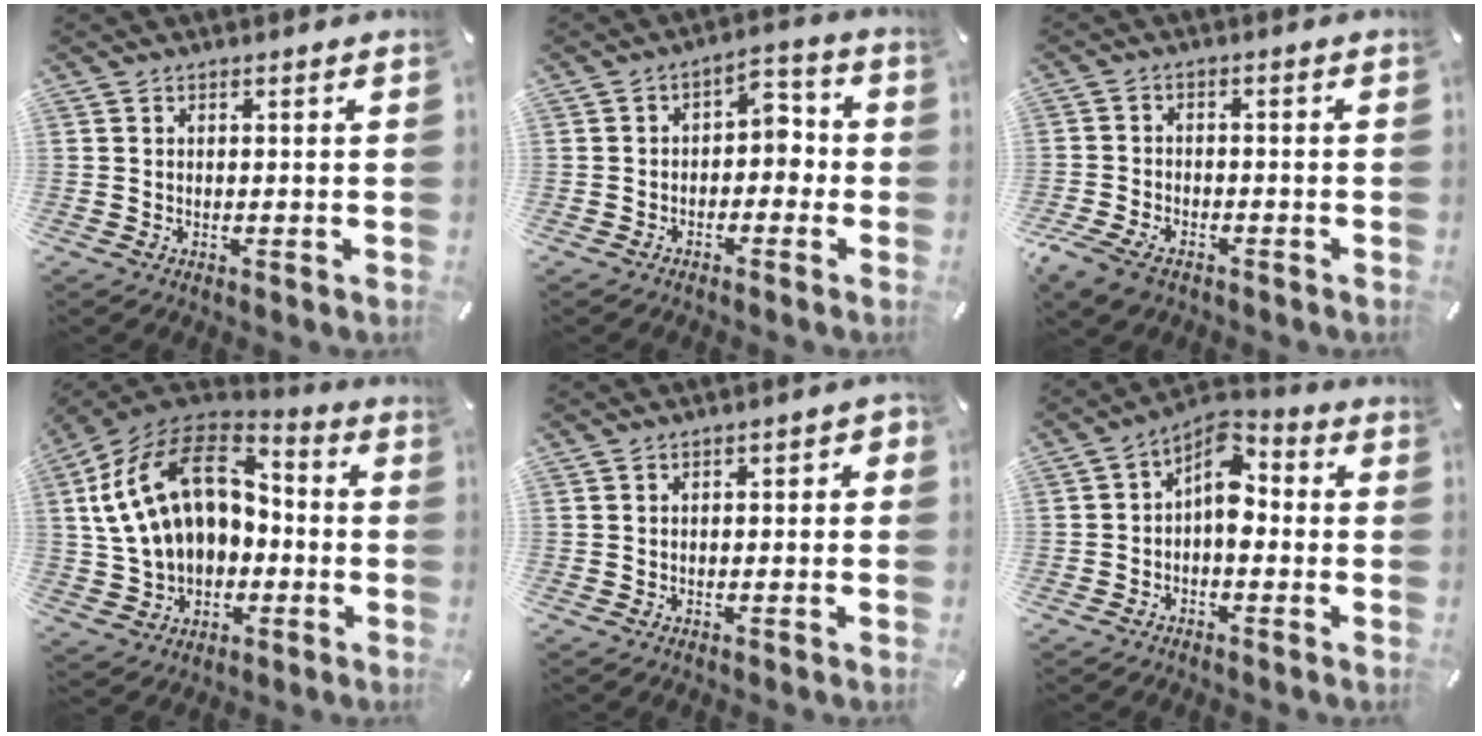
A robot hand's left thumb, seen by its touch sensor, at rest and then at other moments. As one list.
[{"total": 4.8, "force": [-1.7, 3.5, 2.7], "torque": [-0.029, 0.003, -0.042]}, {"total": 6.1, "force": [-4.1, 3.4, 3.1], "torque": [-0.079, 0.010, -0.080]}, {"total": 21.4, "force": [3.7, 15.6, 14.2], "torque": [-0.279, -0.003, 0.066]}, {"total": 2.3, "force": [-1.4, 1.1, 1.4], "torque": [-0.024, 0.011, -0.027]}, {"total": 7.5, "force": [-0.1, 4.7, 5.8], "torque": [-0.092, -0.017, -0.007]}]